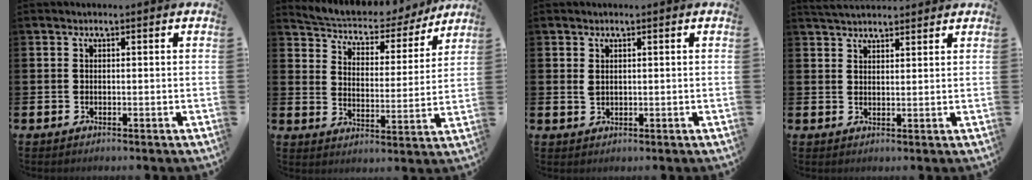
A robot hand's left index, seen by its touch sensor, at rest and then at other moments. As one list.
[{"total": 5.7, "force": [5.4, 1.7, 0.7], "torque": [-0.051, -0.045, 0.089]}, {"total": 1.3, "force": [0.9, 0.6, 0.7], "torque": [-0.006, 0.000, 0.013]}, {"total": 3.4, "force": [3.3, 0.6, 0.3], "torque": [-0.015, -0.011, 0.062]}]